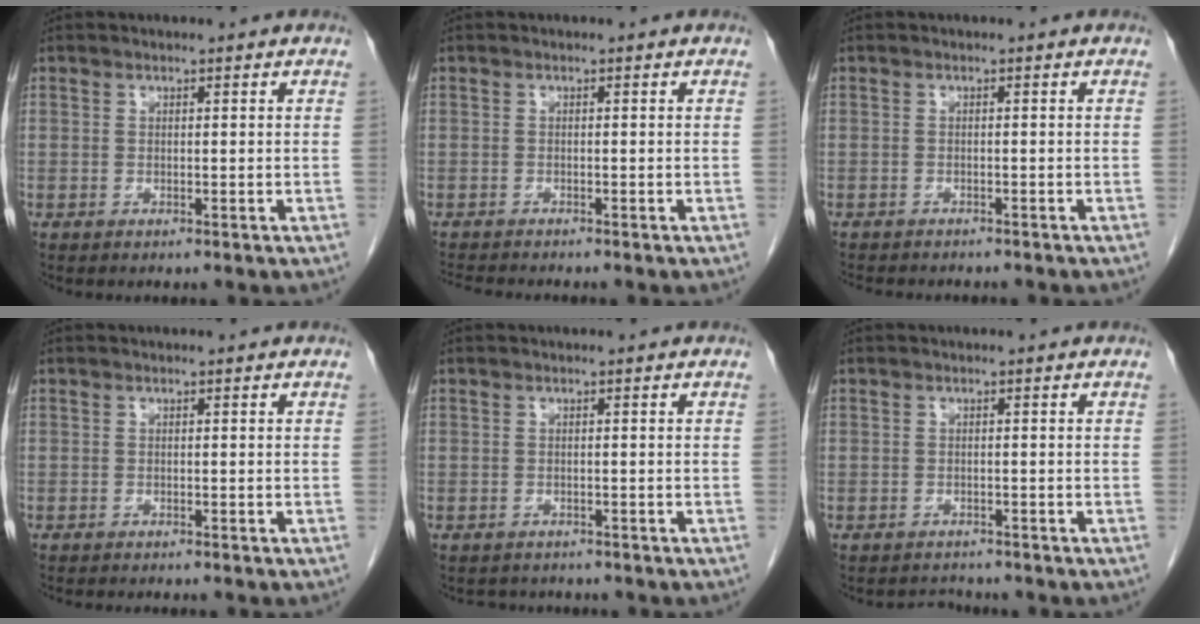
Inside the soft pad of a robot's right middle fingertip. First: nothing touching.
{"total": 3.4, "force": [-3.3, -0.1, 1.1], "torque": [-0.016, -0.013, -0.053]}
{"total": 6.9, "force": [-6.1, 1.8, 2.6], "torque": [-0.039, -0.004, -0.081]}
{"total": 3.3, "force": [-2.9, 0.3, 1.5], "torque": [-0.020, -0.005, -0.036]}
{"total": 2.6, "force": [-2.4, 1.1, 0.1], "torque": [-0.004, -0.002, -0.032]}
{"total": 1.9, "force": [-1.7, 0.6, -0.5], "torque": [0.003, -0.006, -0.028]}